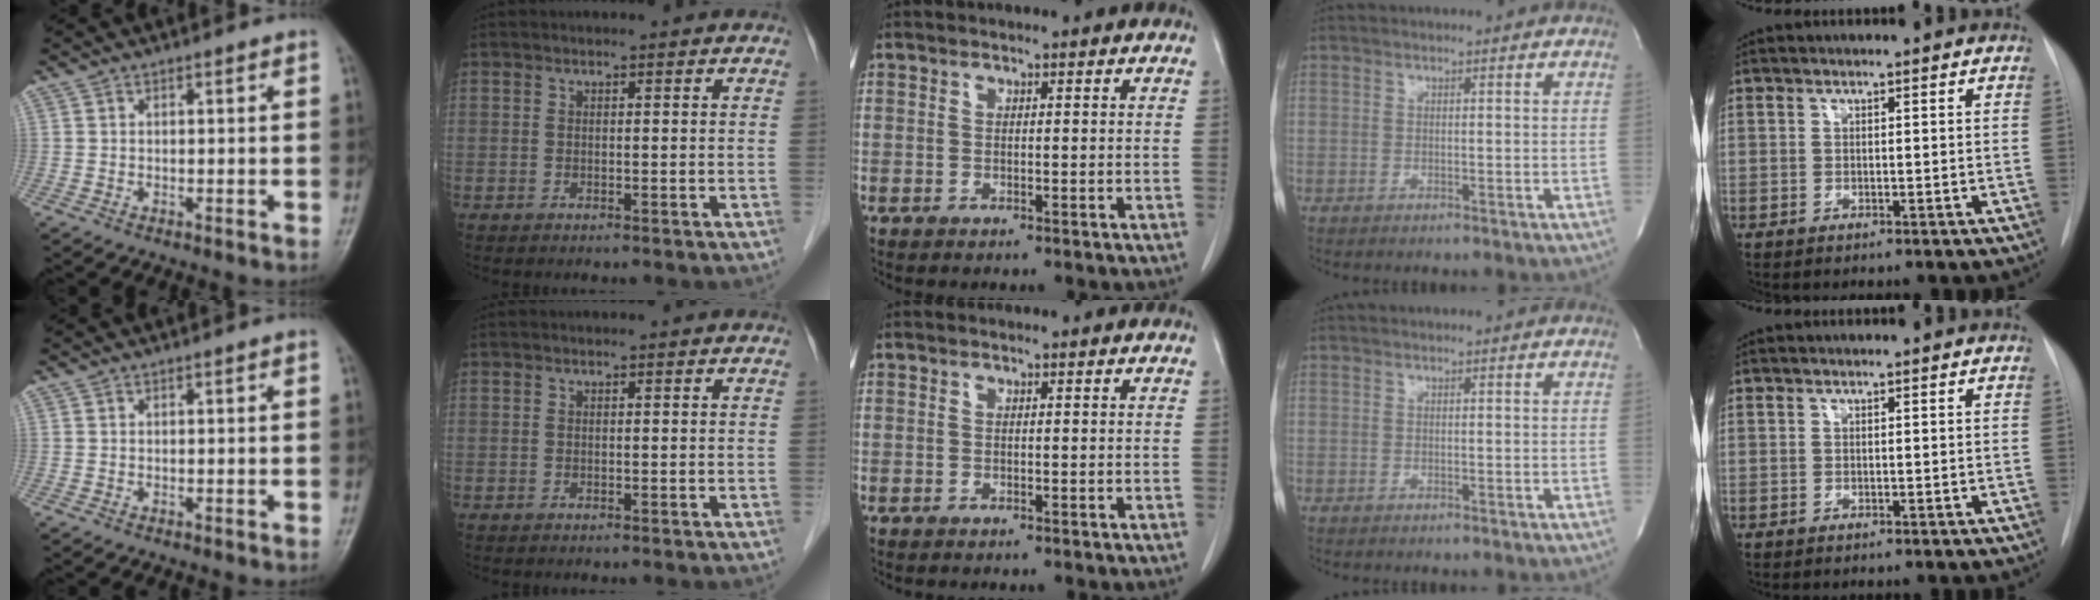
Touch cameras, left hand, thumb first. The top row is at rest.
{}